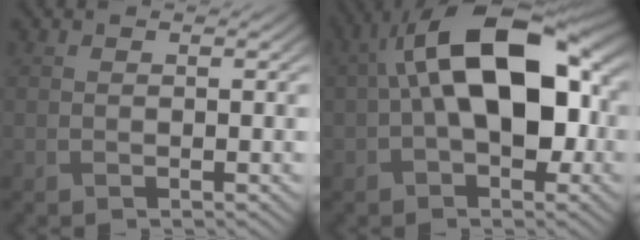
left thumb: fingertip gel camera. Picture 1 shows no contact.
{"total": 15.3, "force": [1.6, 8.3, 12.8], "torque": [-0.193, 0.029, 0.021]}